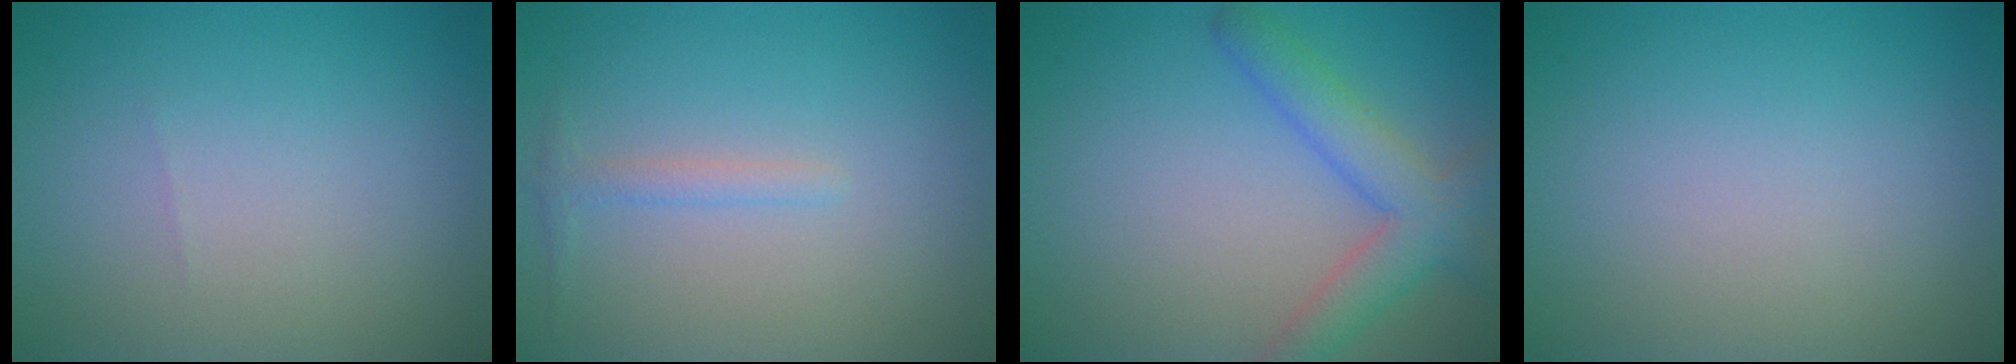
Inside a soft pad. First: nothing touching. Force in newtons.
{"total": 1.1, "press": 1.1, "slide": 0.0}
{"total": 4.3, "press": 4.3, "slide": 0.3}
{"total": 0.0}